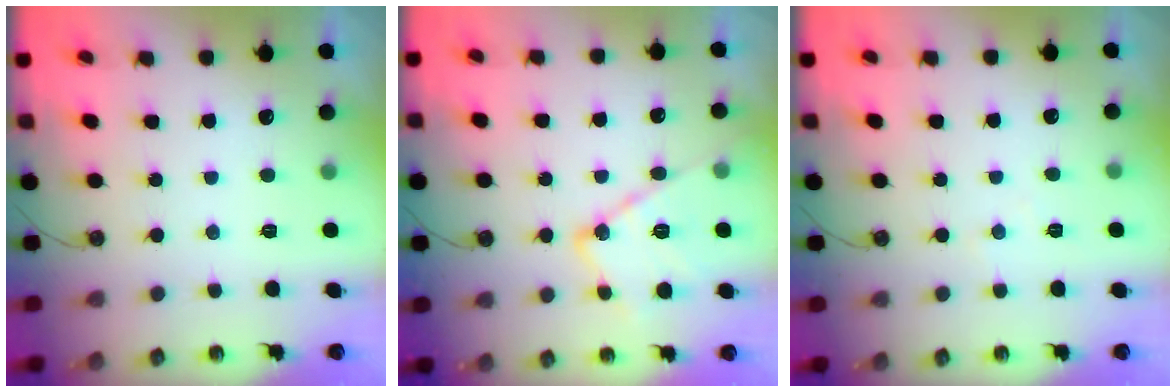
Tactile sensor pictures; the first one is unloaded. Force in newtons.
{"total": 15.4, "press": 15.3, "slide": 1.2}
{"total": 3.2, "press": 3.1, "slide": 0.7}